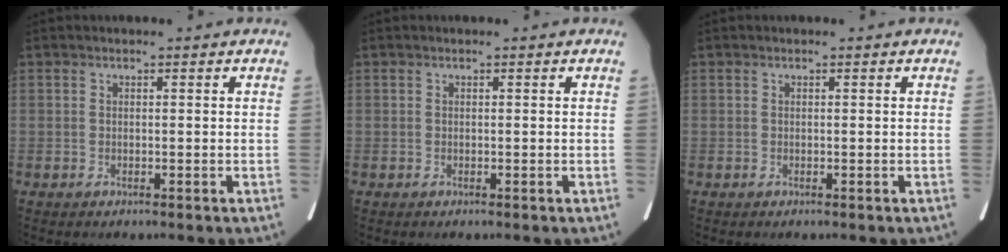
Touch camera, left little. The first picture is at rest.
{"total": 0.0}
{"total": 0.0}